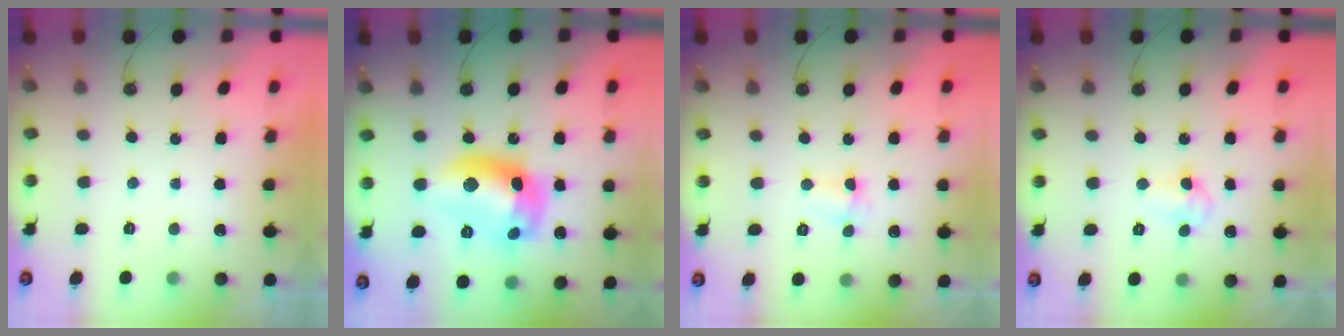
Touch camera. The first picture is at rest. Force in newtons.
{"total": 17.5, "press": 17.5, "slide": 1.1}
{"total": 2.5, "press": 2.4, "slide": 0.5}
{"total": 4.5, "press": 4.4, "slide": 1.0}